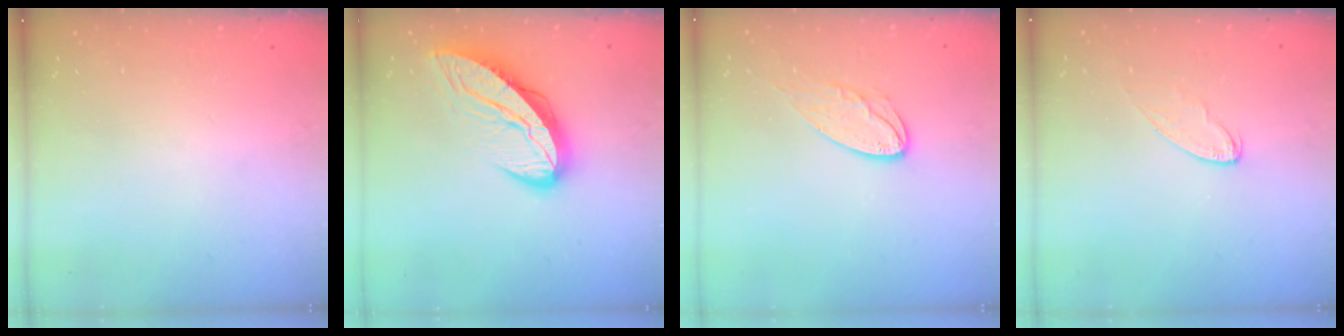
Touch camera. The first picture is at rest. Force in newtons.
{"total": 15.3, "press": 15.3, "slide": 1.2}
{"total": 10.1, "press": 10.1, "slide": 0.6}
{"total": 4.9, "press": 4.9, "slide": 0.4}